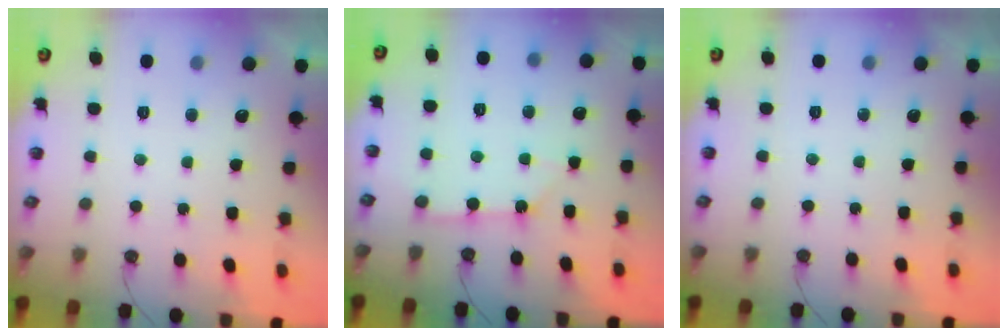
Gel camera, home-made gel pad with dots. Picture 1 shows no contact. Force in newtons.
{"total": 4.0, "press": 4.0, "slide": 0.4}
{"total": 0.0}